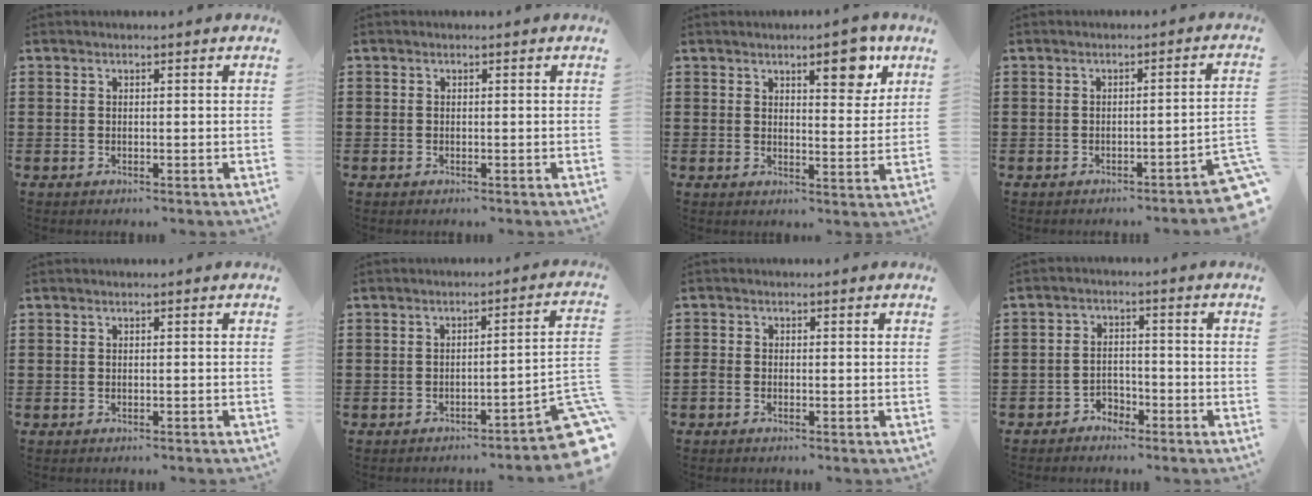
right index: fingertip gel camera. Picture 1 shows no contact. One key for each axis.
{"total": 0.0}
{"total": 7.1, "fx": 4.5, "fy": 2.5, "fz": 4.9, "tx": -0.067, "ty": -0.008, "tz": 0.070}
{"total": 2.3, "fx": -1.8, "fy": -0.1, "fz": 1.4, "tx": -0.025, "ty": -0.005, "tz": -0.038}
{"total": 0.0}
{"total": 4.8, "fx": -3.2, "fy": 0.3, "fz": 3.6, "tx": -0.045, "ty": -0.022, "tz": -0.064}
{"total": 0.7, "fx": -0.6, "fy": 0.4, "fz": 0.3, "tx": -0.008, "ty": -0.002, "tz": -0.011}
{"total": 2.9, "fx": -2.4, "fy": 1.7, "fz": 0.1, "tx": -0.012, "ty": 0.006, "tz": -0.052}